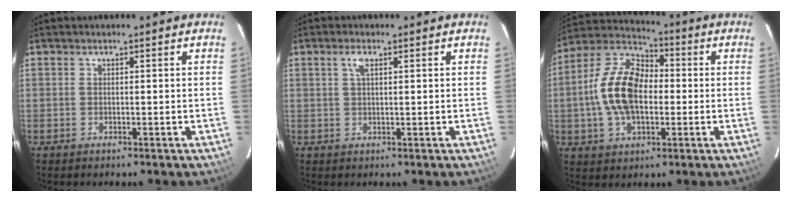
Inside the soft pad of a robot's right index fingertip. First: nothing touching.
{"total": 2.2, "force": [1.0, 0.8, 1.8], "torque": [-0.036, 0.006, 0.018]}
{"total": 15.3, "force": [-1.1, 9.2, 12.2], "torque": [-0.249, 0.018, -0.024]}